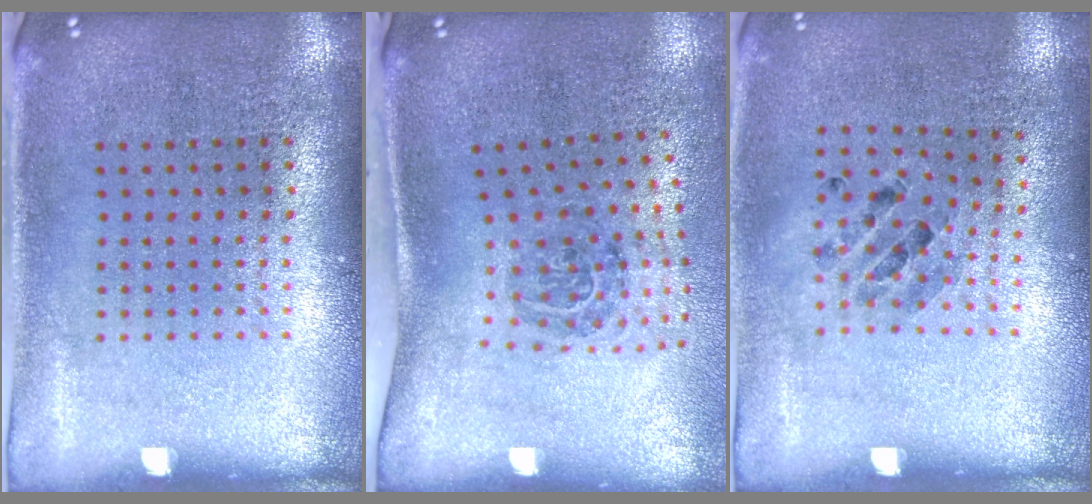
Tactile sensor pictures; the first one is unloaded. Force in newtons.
{"total": 1.9, "press": 1.2, "slide": 1.5}
{"total": 0.8, "press": 0.8, "slide": 0.1}